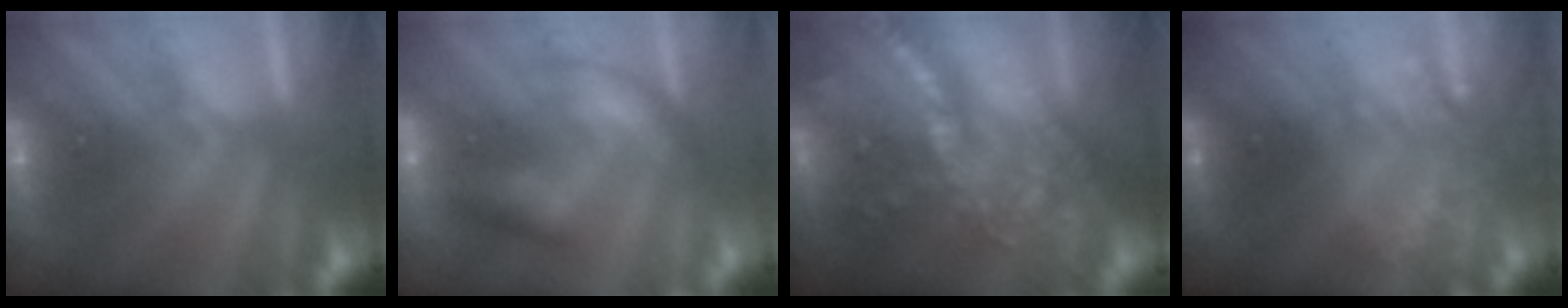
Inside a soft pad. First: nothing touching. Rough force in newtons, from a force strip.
{"total": 2.5}
{"total": 6.1}
{"total": 1.9}